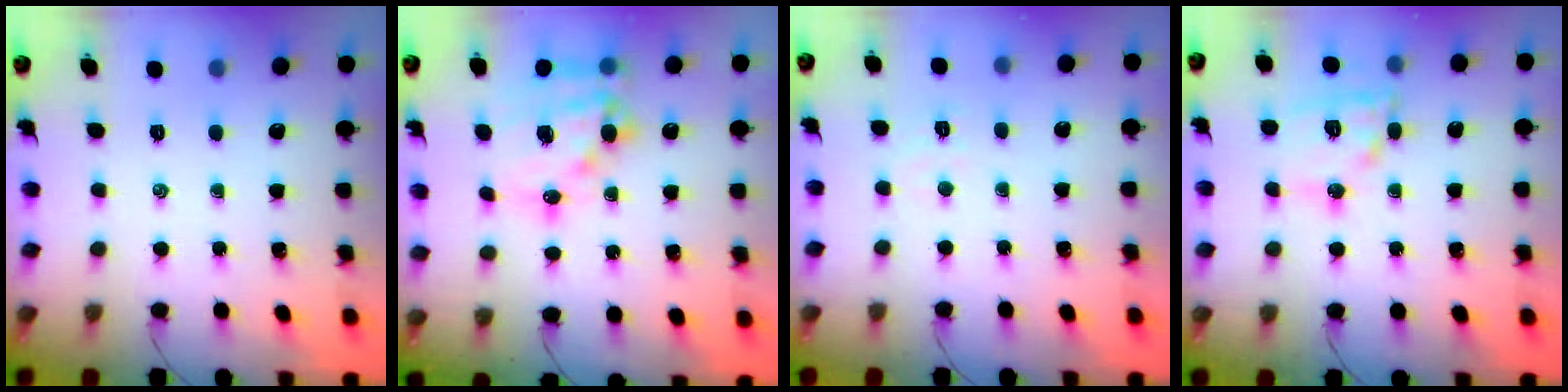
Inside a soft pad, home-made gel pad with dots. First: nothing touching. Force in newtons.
{"total": 16.9, "press": 16.5, "slide": 3.5}
{"total": 4.0, "press": 3.9, "slide": 0.8}
{"total": 12.5, "press": 12.4, "slide": 1.2}